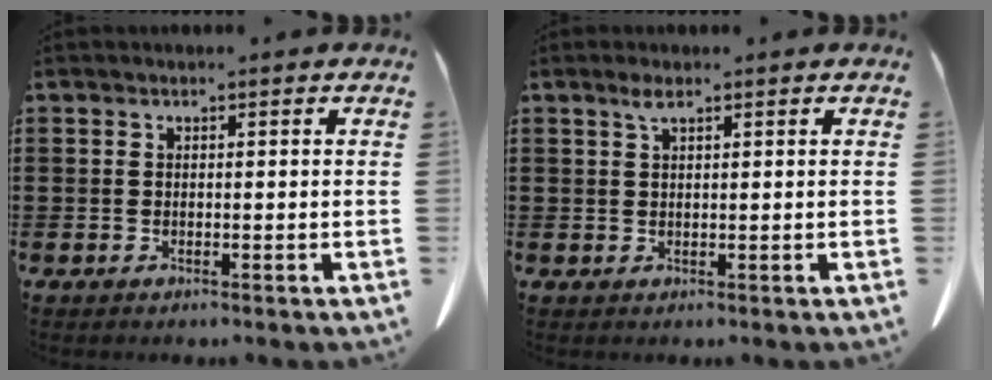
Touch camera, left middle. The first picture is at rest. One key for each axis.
{"total": 1.8, "fx": 1.0, "fy": 0.4, "fz": 1.4, "tx": -0.031, "ty": 0.001, "tz": 0.017}